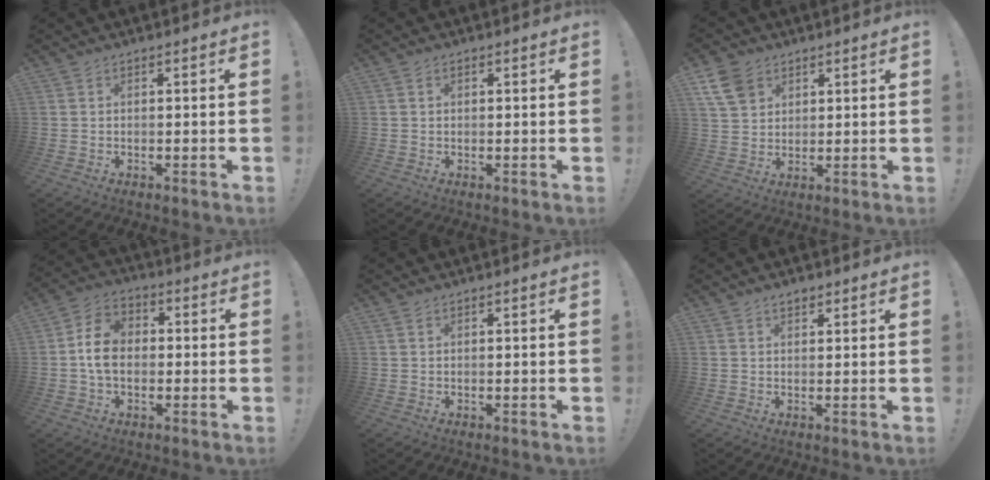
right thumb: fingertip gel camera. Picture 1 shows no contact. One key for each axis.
{"total": 0.7, "fx": 0.3, "fy": 0.6, "fz": 0.3, "tx": -0.006, "ty": 0.003, "tz": 0.005}
{"total": 9.1, "fx": 5.1, "fy": 6.5, "fz": 3.8, "tx": -0.064, "ty": -0.019, "tz": 0.105}
{"total": 9.9, "fx": -0.6, "fy": 7.5, "fz": 6.5, "tx": -0.110, "ty": 0.017, "tz": -0.009}
{"total": 0.6, "fx": 0.5, "fy": 0.3, "fz": 0.2, "tx": 0.001, "ty": -0.002, "tz": 0.010}
{"total": 2.0, "fx": 1.5, "fy": 1.1, "fz": 0.9, "tx": -0.003, "ty": -0.006, "tz": 0.024}